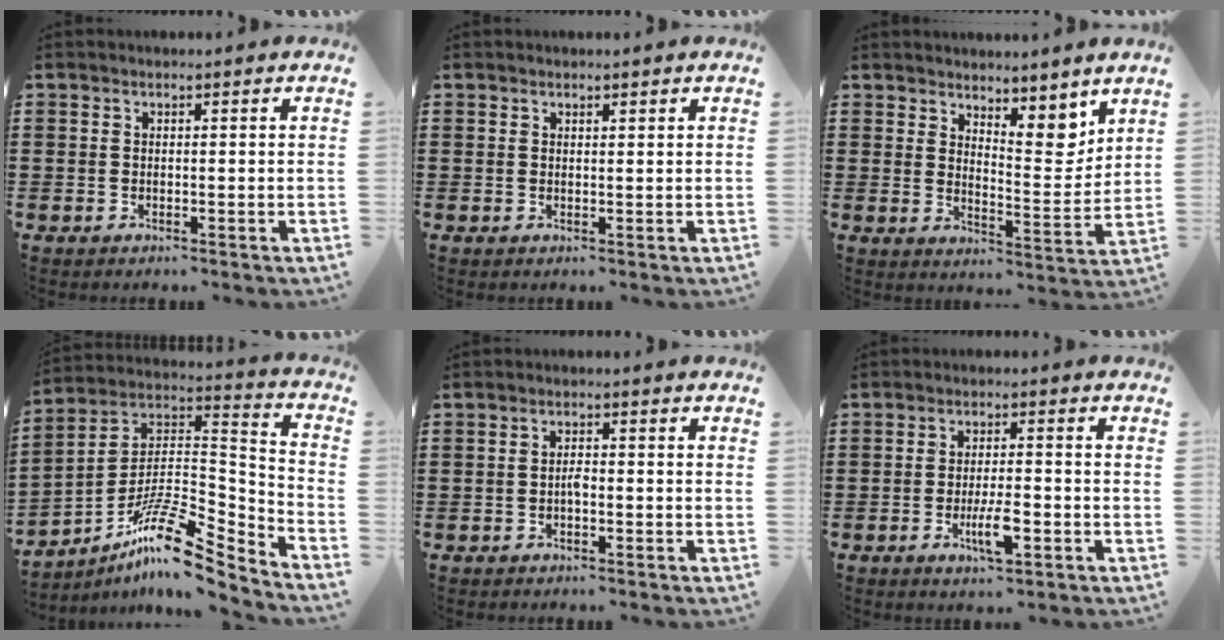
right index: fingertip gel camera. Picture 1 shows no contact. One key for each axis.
{"total": 0.7, "fx": 0.5, "fy": 0.4, "fz": 0.2, "tx": -0.005, "ty": 0.002, "tz": 0.011}
{"total": 6.4, "fx": 5.4, "fy": 2.2, "fz": 2.5, "tx": -0.042, "ty": -0.030, "tz": 0.096}
{"total": 13.1, "fx": -9.0, "fy": 3.4, "fz": 8.8, "tx": -0.161, "ty": 0.020, "tz": -0.170}
{"total": 1.6, "fx": -0.5, "fy": 0.4, "fz": 1.4, "tx": -0.029, "ty": 0.001, "tz": -0.010}
{"total": 5.2, "fx": -2.1, "fy": 1.4, "fz": 4.6, "tx": -0.087, "ty": -0.003, "tz": -0.038}